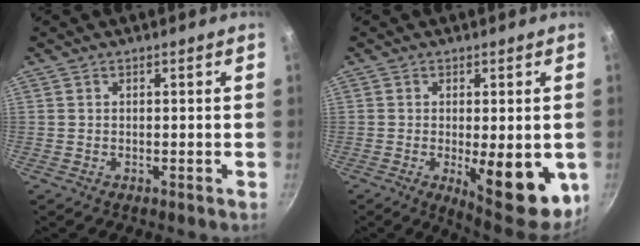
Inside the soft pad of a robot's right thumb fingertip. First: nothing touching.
{"total": 13.7, "force": [-2.7, 4.9, 12.5], "torque": [-0.135, -0.009, -0.023]}